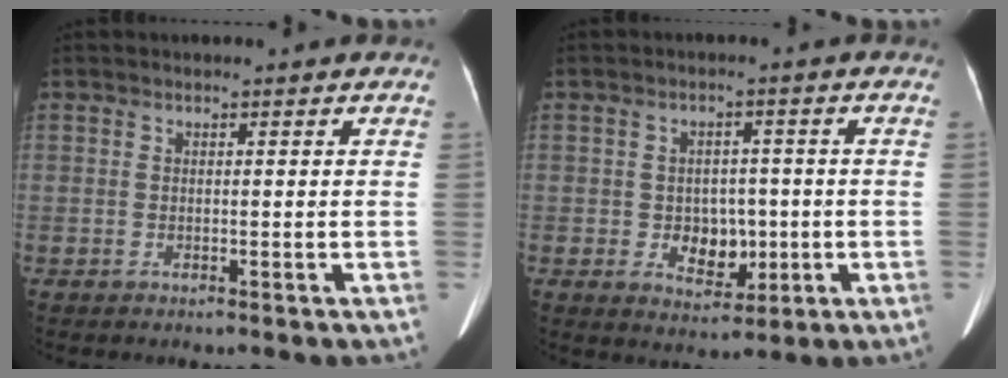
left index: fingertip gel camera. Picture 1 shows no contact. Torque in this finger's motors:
{"motor_torque": [0.02, 0.02, 0.07, 0.05]}